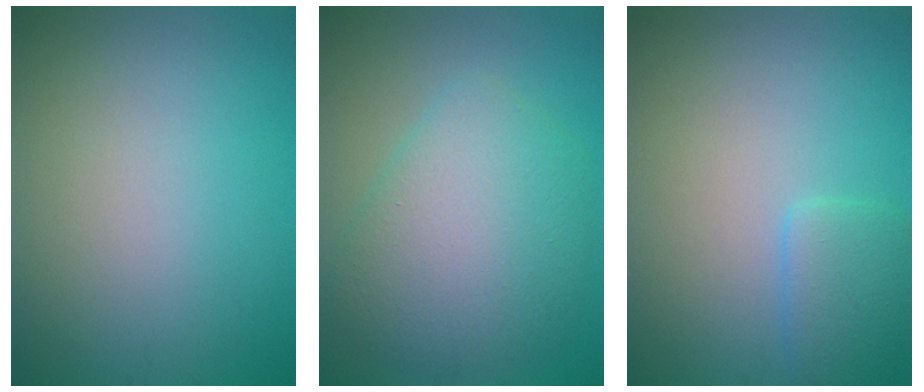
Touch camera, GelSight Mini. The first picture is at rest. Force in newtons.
{"total": 7.0, "press": 7.0, "slide": 0.3}
{"total": 2.6, "press": 2.5, "slide": 0.2}